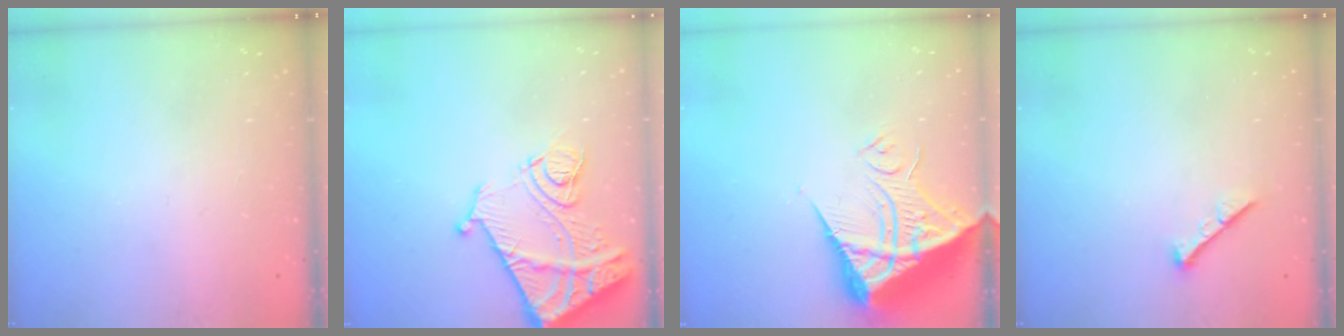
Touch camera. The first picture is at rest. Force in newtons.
{"total": 17.2, "press": 17.1, "slide": 2.0}
{"total": 13.2, "press": 13.1, "slide": 1.2}
{"total": 0.0}